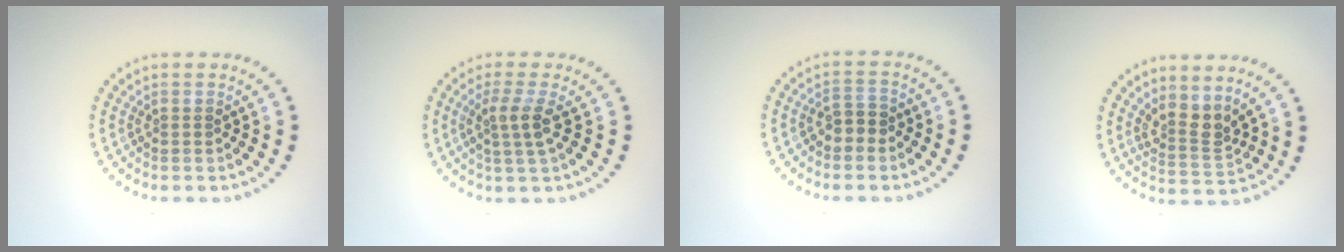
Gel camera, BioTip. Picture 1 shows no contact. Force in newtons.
{"total": 2.6, "press": 2.0, "slide": 1.6}
{"total": 1.9, "press": 1.7, "slide": 0.8}
{"total": 2.8, "press": 2.0, "slide": 2.0}